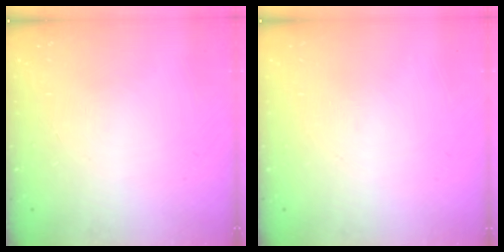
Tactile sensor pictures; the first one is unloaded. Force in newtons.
{"total": 0.0}